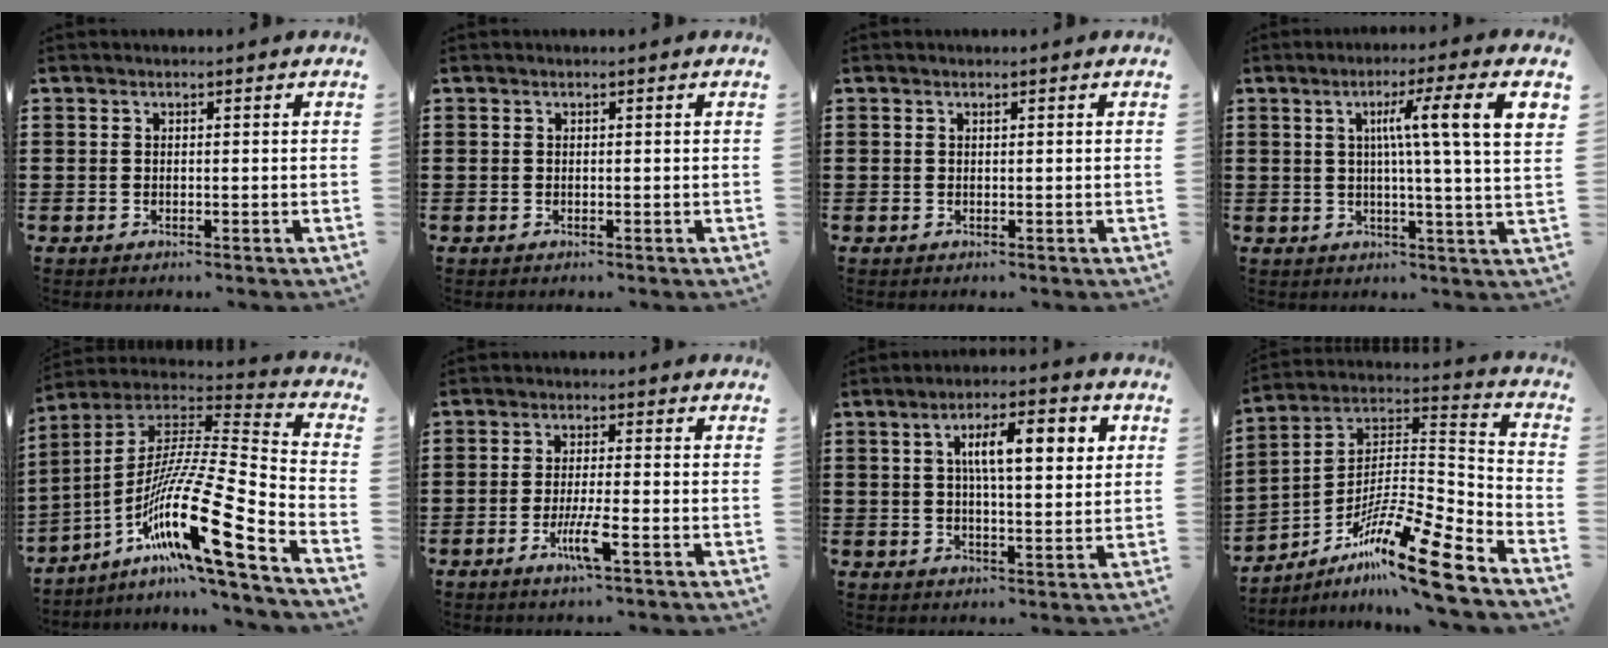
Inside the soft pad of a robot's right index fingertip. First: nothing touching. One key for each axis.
{"total": 0.0}
{"total": 0.0}
{"total": 9.4, "fx": 2.7, "fy": -0.5, "fz": 9.0, "tx": -0.159, "ty": -0.004, "tz": 0.034}
{"total": 18.0, "fx": -8.6, "fy": 2.0, "fz": 15.7, "tx": -0.304, "ty": -0.010, "tz": -0.162}
{"total": 5.1, "fx": -2.4, "fy": 0.4, "fz": 4.4, "tx": -0.092, "ty": -0.016, "tz": -0.046}
{"total": 8.4, "fx": 2.3, "fy": 2.7, "fz": 7.6, "tx": -0.135, "ty": 0.006, "tz": 0.033}
{"total": 15.9, "fx": -11.3, "fy": 1.7, "fz": 11.1, "tx": -0.191, "ty": 0.025, "tz": -0.206}